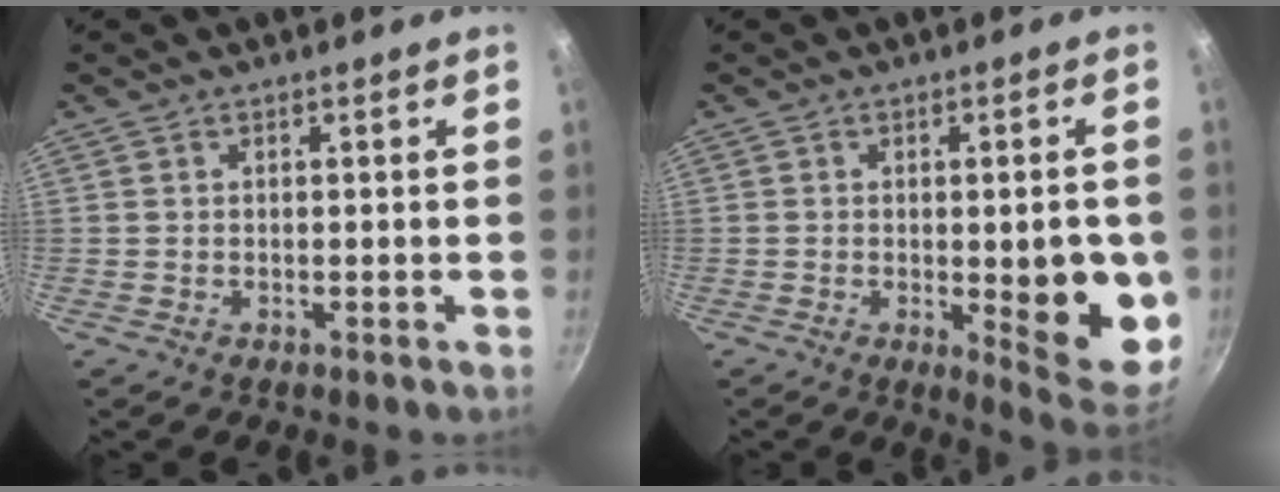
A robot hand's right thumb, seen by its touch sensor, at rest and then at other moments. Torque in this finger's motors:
{"motor_torque": [-0.16, 0.94, 1.29, -0.03, 0.19]}